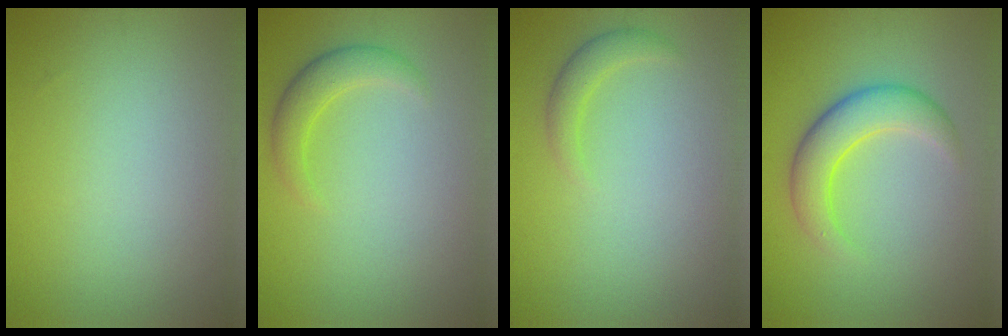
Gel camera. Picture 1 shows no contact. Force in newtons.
{"total": 2.3, "press": 2.2, "slide": 0.1}
{"total": 1.5, "press": 1.5, "slide": 0.1}
{"total": 4.3, "press": 4.3, "slide": 0.2}